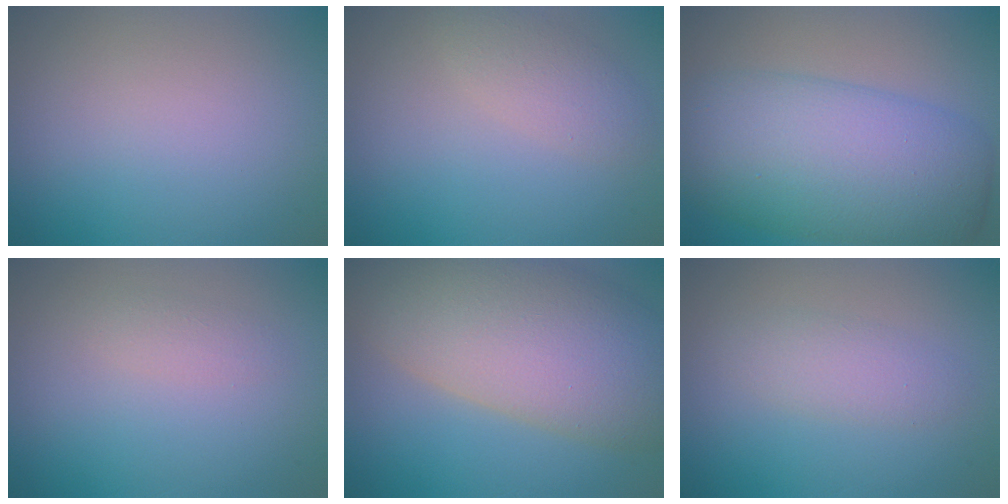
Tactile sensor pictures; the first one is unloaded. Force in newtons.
{"total": 2.5, "press": 2.5, "slide": 0.0}
{"total": 11.1, "press": 11.1, "slide": 0.2}
{"total": 1.1, "press": 1.1, "slide": 0.1}
{"total": 12.7, "press": 12.7, "slide": 0.9}
{"total": 2.3, "press": 2.3, "slide": 0.1}